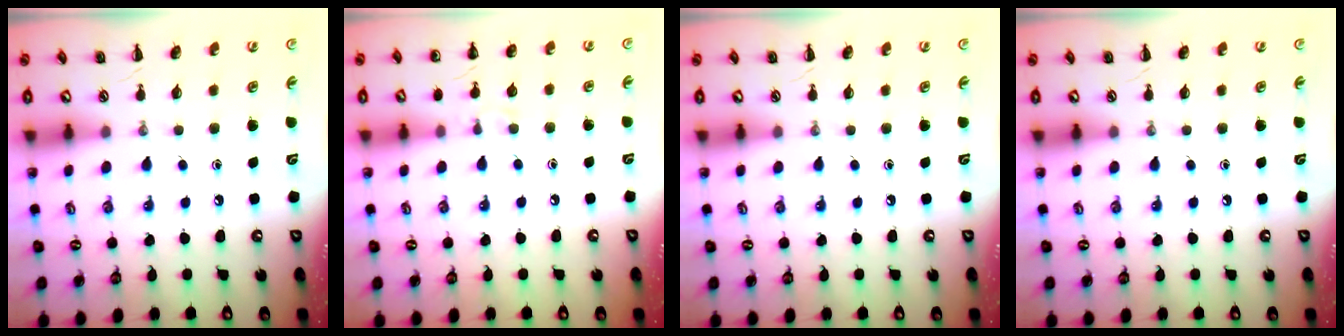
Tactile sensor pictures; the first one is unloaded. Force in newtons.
{"total": 6.5, "press": 6.2, "slide": 1.9}
{"total": 0.0}
{"total": 0.0}